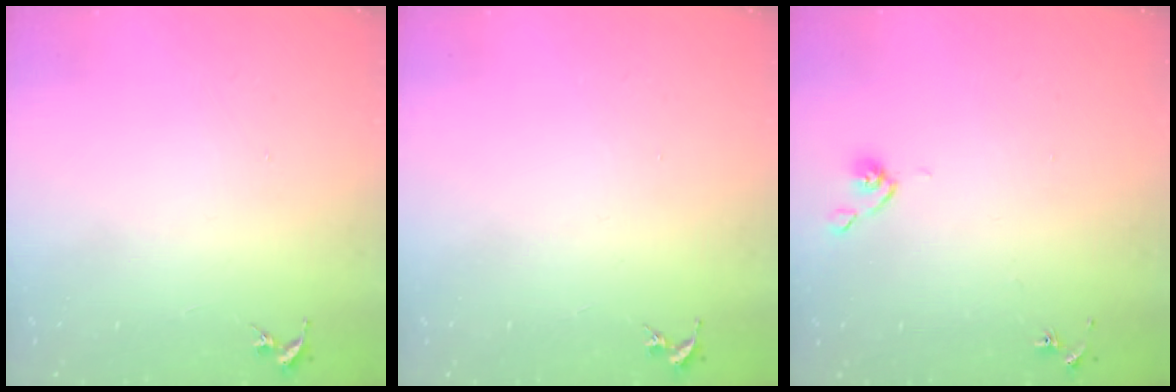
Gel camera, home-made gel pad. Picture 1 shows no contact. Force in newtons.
{"total": 0.0}
{"total": 4.9, "press": 4.9, "slide": 0.7}